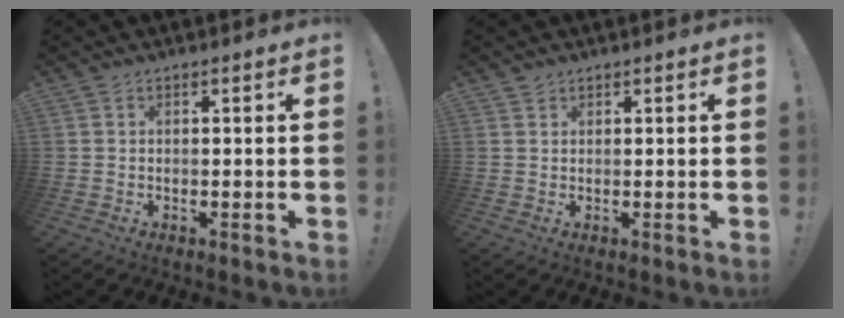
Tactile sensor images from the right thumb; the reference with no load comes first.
{"total": 1.1, "force": [0.9, 0.6, 0.1], "torque": [0.002, -0.003, 0.017]}